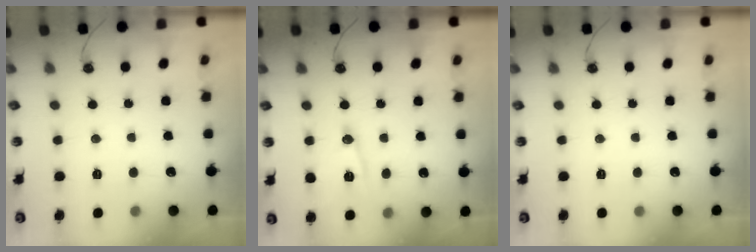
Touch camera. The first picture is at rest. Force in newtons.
{"total": 10.9, "press": 10.9, "slide": 0.7}
{"total": 0.0}